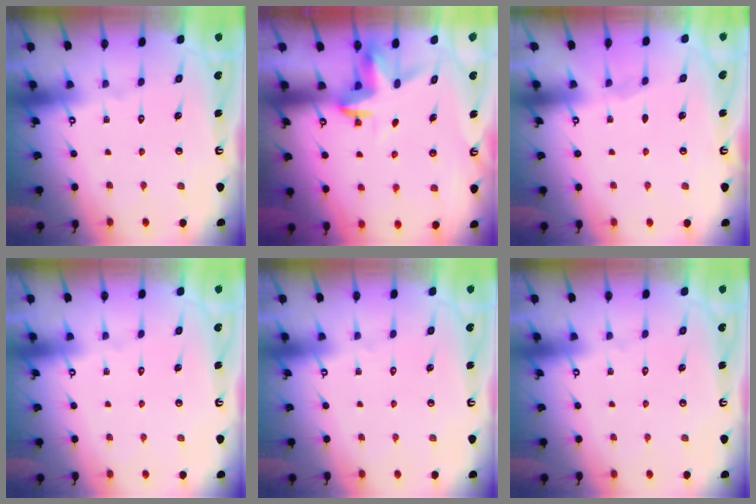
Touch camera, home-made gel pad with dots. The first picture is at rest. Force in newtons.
{"total": 3.6, "press": 3.6, "slide": 0.2}
{"total": 2.3, "press": 2.3, "slide": 0.4}
{"total": 0.0}
{"total": 0.0}
{"total": 0.0}